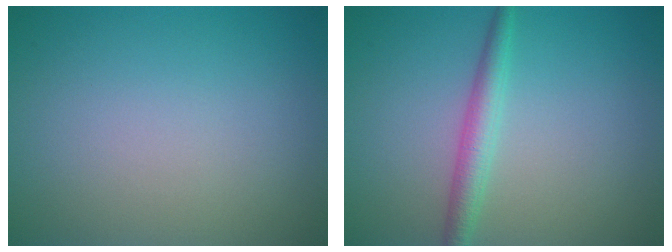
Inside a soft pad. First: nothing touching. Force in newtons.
{"total": 2.4, "press": 2.4, "slide": 0.1}